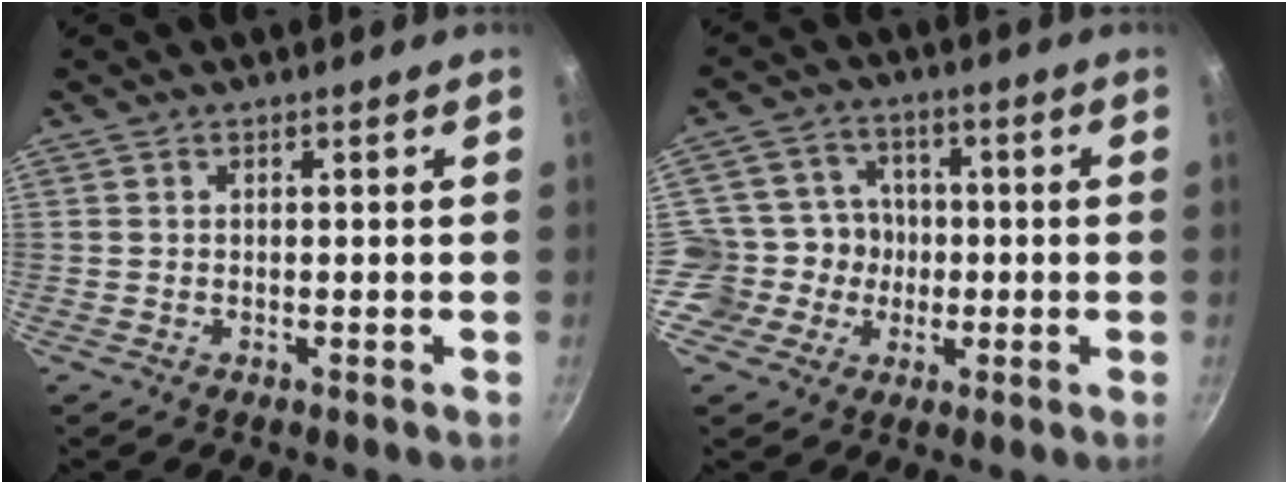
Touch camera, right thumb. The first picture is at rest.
{"total": 9.0, "force": [-1.5, 8.5, 2.8], "torque": [-0.012, 0.025, -0.042]}